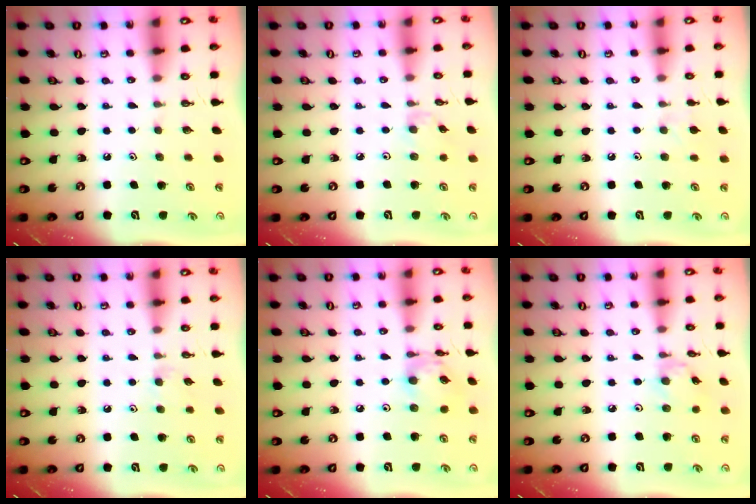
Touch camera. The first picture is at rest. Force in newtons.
{"total": 2.1, "press": 2.1, "slide": 0.4}
{"total": 5.2, "press": 5.1, "slide": 0.8}
{"total": 4.1, "press": 4.1, "slide": 0.6}
{"total": 11.6, "press": 11.6, "slide": 0.9}
{"total": 1.4, "press": 1.3, "slide": 0.2}